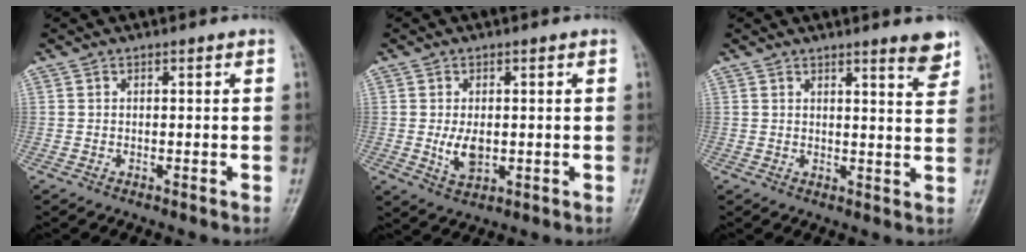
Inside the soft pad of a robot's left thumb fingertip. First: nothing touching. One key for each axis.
{"total": 4.7, "fx": -0.2, "fy": 2.8, "fz": 3.7, "tx": -0.062, "ty": -0.009, "tz": 0.003}
{"total": 4.8, "fx": 3.5, "fy": 0.5, "fz": 3.3, "tx": -0.031, "ty": -0.028, "tz": 0.045}